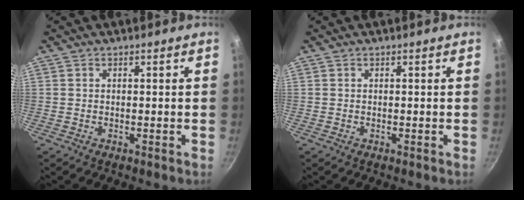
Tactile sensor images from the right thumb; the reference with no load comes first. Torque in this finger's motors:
{"motor_torque": [0.00, 0.00, 0.00, 0.00, 0.00]}